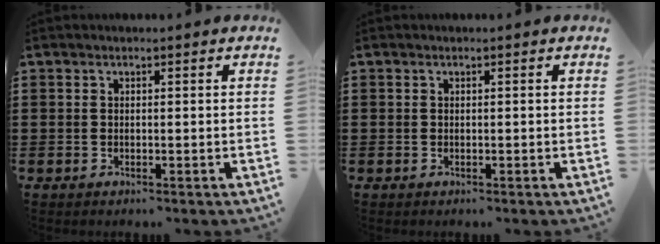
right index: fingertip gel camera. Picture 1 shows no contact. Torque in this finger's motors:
{"motor_torque": [-0.63, 0.33, -0.38, -0.06]}